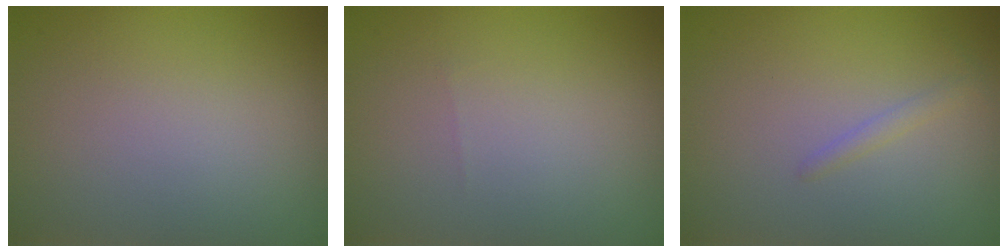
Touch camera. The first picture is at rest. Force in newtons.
{"total": 0.0}
{"total": 0.8, "press": 0.8, "slide": 0.1}